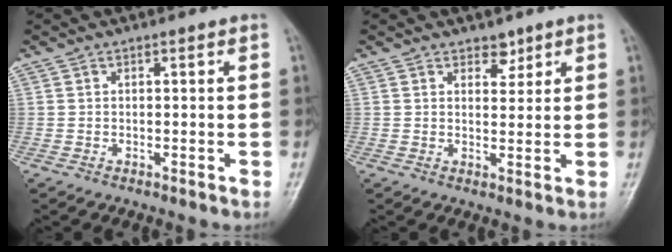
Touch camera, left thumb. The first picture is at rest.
{"total": 2.7, "force": [2.0, 1.6, 1.0], "torque": [0.005, -0.013, 0.030]}